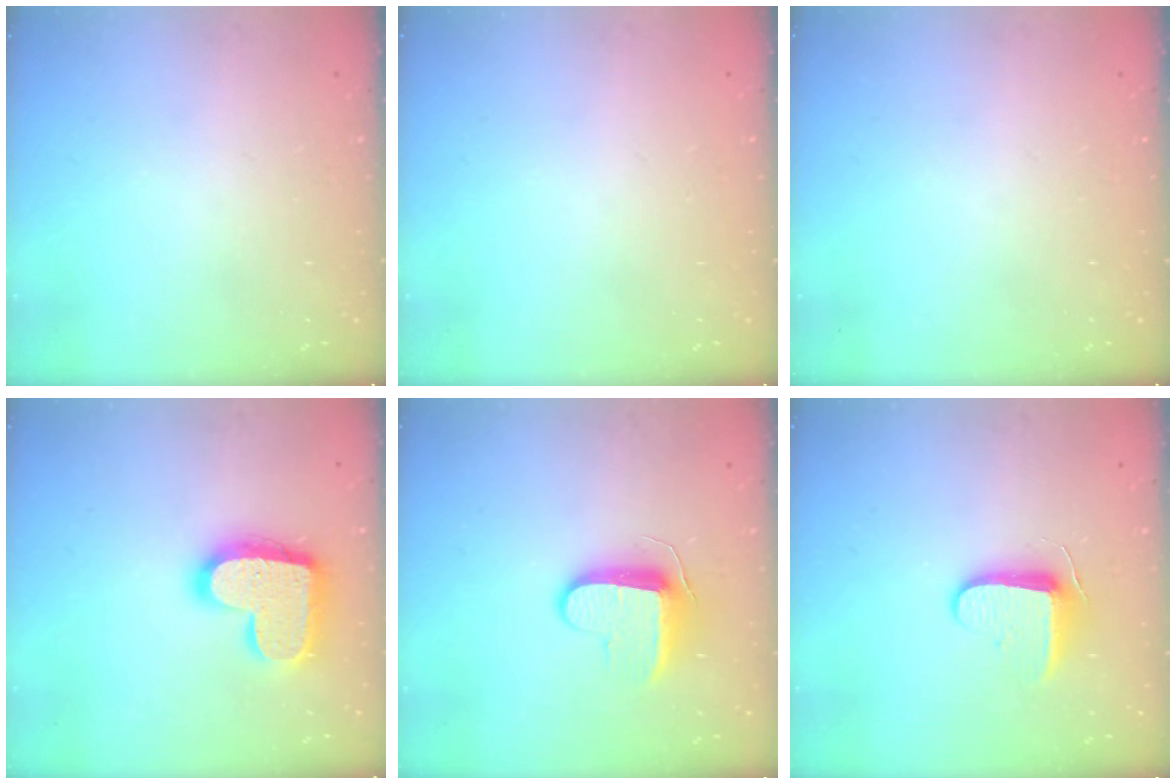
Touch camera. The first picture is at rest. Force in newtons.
{"total": 0.0}
{"total": 0.0}
{"total": 18.3, "press": 18.2, "slide": 1.1}
{"total": 10.5, "press": 10.4, "slide": 1.2}
{"total": 9.3, "press": 9.2, "slide": 1.5}